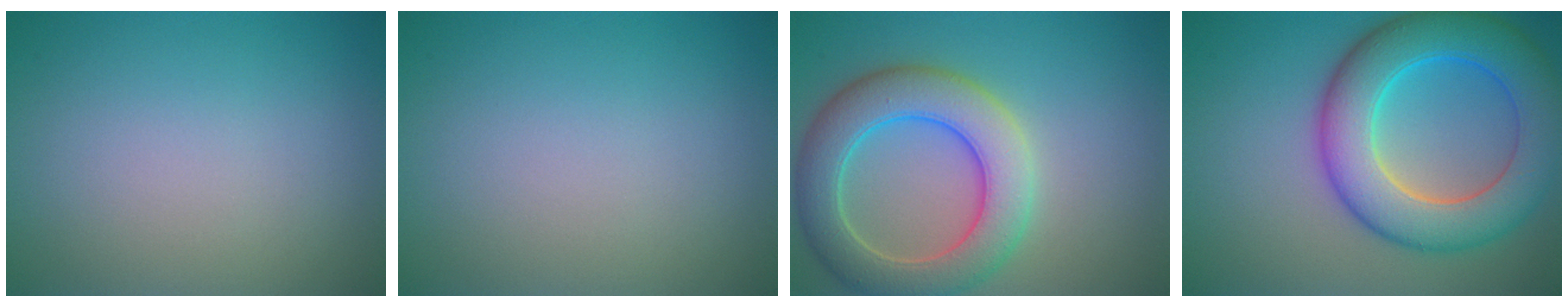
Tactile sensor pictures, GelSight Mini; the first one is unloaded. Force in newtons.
{"total": 0.0}
{"total": 7.5, "press": 7.5, "slide": 0.7}
{"total": 9.5, "press": 9.5, "slide": 0.4}